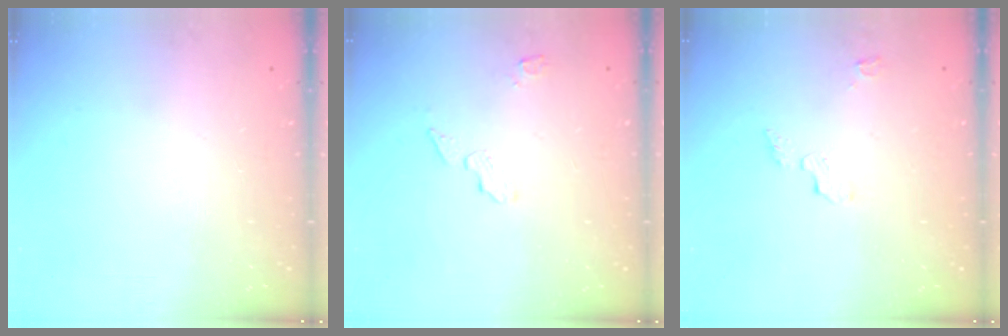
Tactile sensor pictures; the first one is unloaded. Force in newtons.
{"total": 4.1, "press": 4.0, "slide": 0.5}
{"total": 4.9, "press": 4.8, "slide": 0.5}